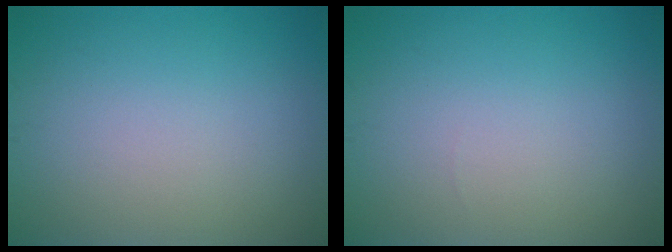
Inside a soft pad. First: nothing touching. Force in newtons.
{"total": 0.0}